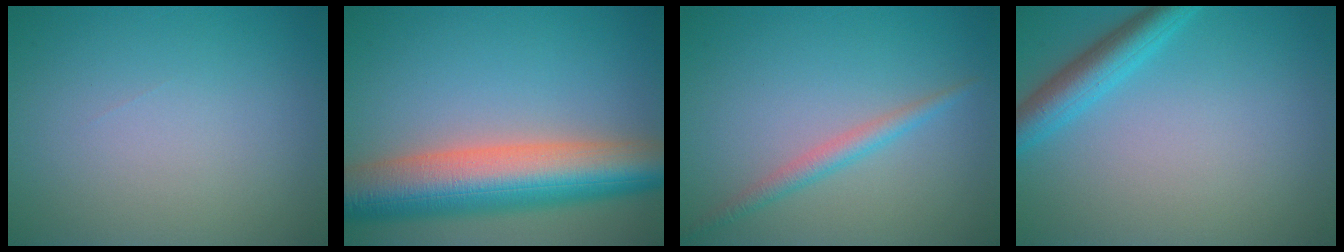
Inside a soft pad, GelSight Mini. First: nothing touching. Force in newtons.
{"total": 10.9, "press": 10.9, "slide": 0.7}
{"total": 1.9, "press": 1.9, "slide": 0.1}
{"total": 3.6, "press": 3.5, "slide": 0.2}